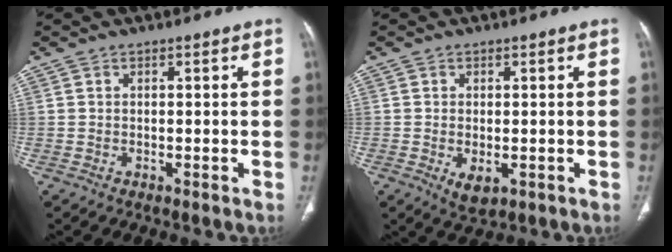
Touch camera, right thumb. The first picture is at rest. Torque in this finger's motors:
{"motor_torque": [-0.33, 0.16, 0.09, 0.54, 0.14]}